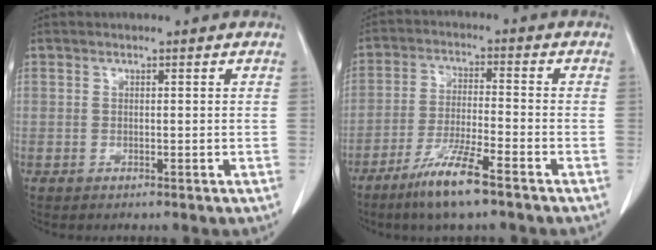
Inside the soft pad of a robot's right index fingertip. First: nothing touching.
{"total": 8.6, "force": [-5.8, 0.3, 6.2], "torque": [-0.124, -0.019, -0.111]}